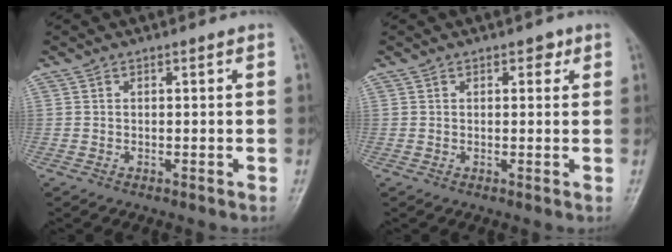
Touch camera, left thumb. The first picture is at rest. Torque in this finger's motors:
{"motor_torque": [-0.05, 0.02, -0.08, -0.09, 0.04]}